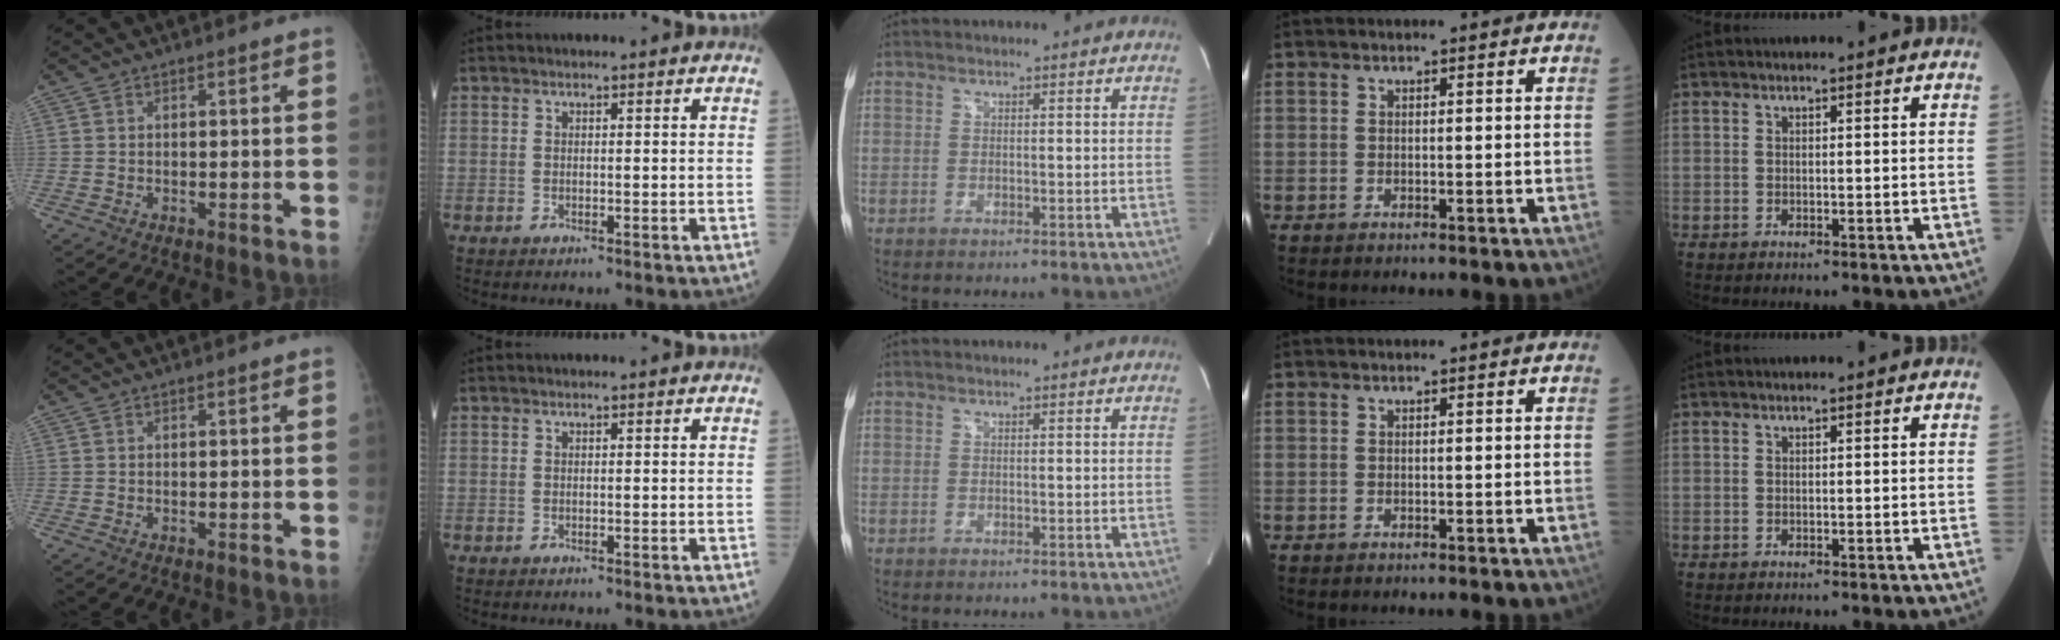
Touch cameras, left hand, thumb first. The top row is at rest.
{}